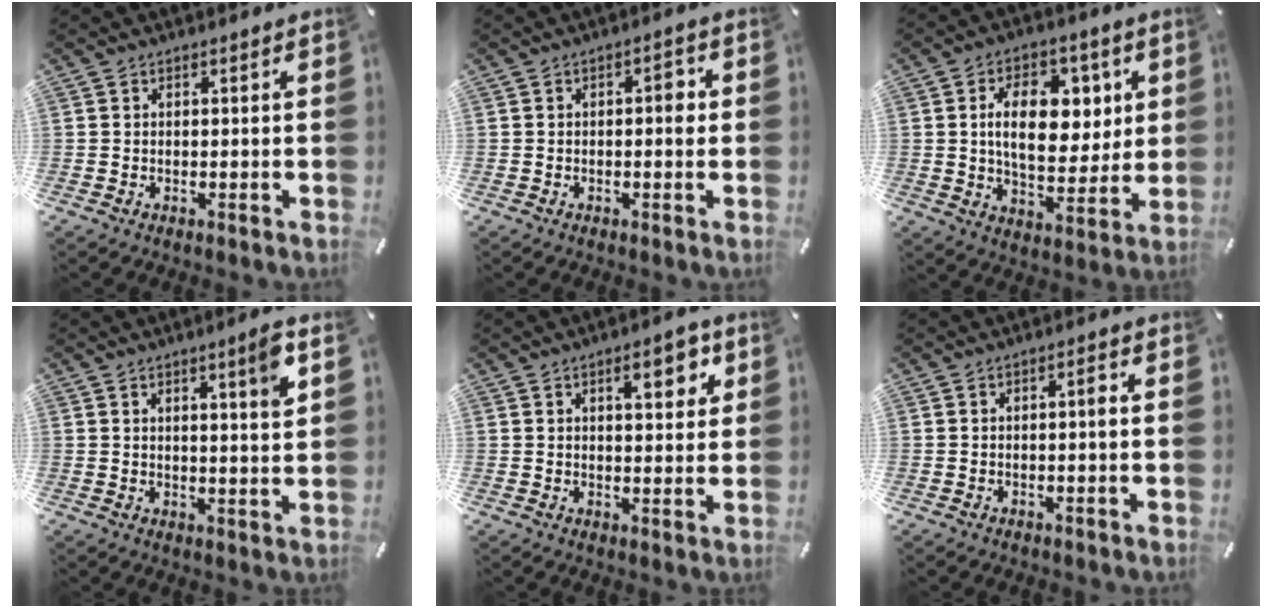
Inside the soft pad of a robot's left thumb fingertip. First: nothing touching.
{"total": 3.7, "force": [0.0, 1.6, 3.4], "torque": [-0.048, 0.006, -0.007]}
{"total": 14.4, "force": [3.5, 9.1, 10.6], "torque": [-0.167, 0.002, 0.057]}
{"total": 5.8, "force": [3.0, 0.3, 4.9], "torque": [-0.076, -0.017, 0.043]}
{"total": 7.0, "force": [3.2, 2.9, 5.6], "torque": [-0.067, -0.011, 0.045]}
{"total": 2.3, "force": [-0.1, 0.4, 2.2], "torque": [-0.036, 0.001, -0.007]}